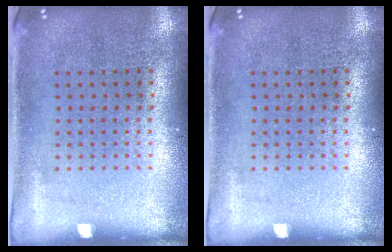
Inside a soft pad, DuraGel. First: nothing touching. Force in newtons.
{"total": 0.0}